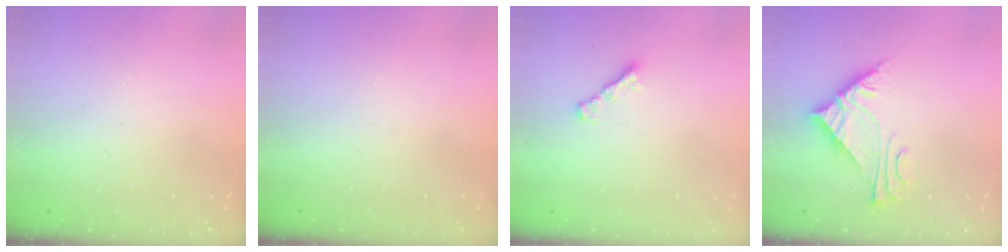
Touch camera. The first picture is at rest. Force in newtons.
{"total": 0.0}
{"total": 1.6, "press": 1.4, "slide": 0.6}
{"total": 7.3, "press": 7.3, "slide": 0.5}